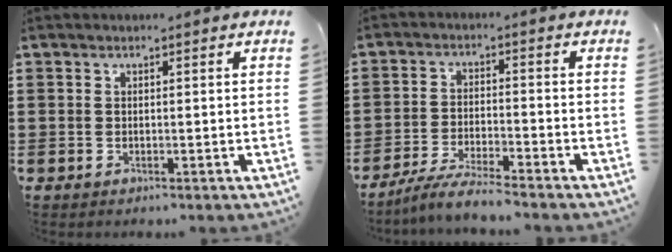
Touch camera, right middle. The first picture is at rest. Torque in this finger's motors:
{"motor_torque": [2.14, 0.00, 0.04, 0.05]}